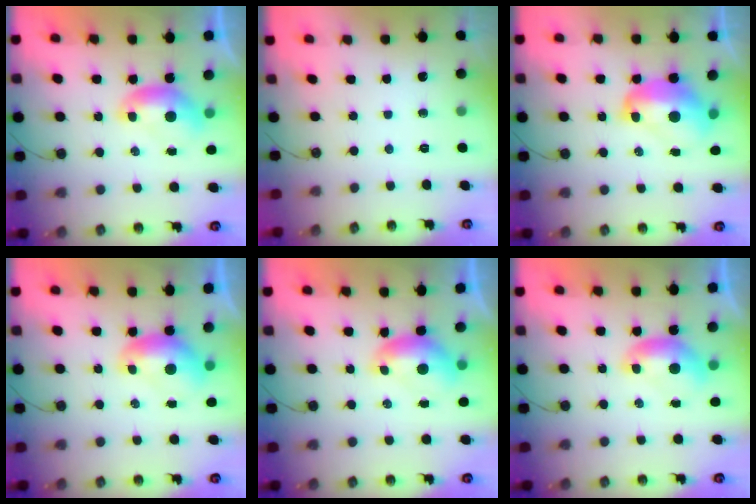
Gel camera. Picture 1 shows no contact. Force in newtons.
{"total": 0.0}
{"total": 4.4, "press": 4.4, "slide": 0.5}
{"total": 1.0, "press": 0.7, "slide": 0.7}
{"total": 0.7, "press": 0.3, "slide": 0.6}
{"total": 0.0}